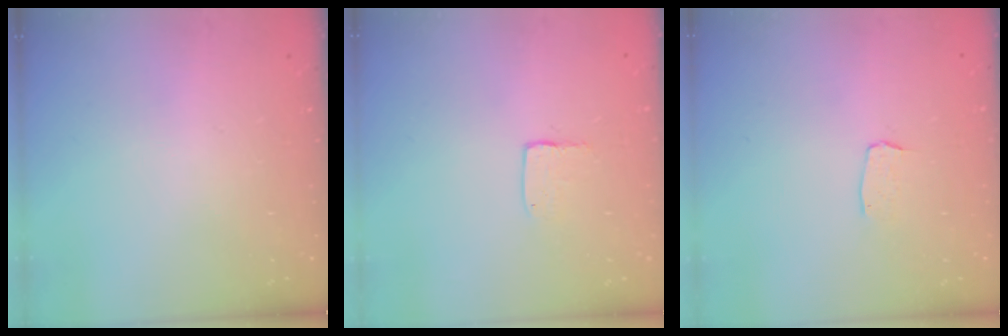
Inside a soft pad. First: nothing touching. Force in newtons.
{"total": 3.4, "press": 3.4, "slide": 0.2}
{"total": 3.1, "press": 3.1, "slide": 0.2}